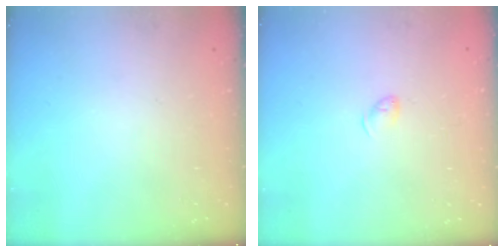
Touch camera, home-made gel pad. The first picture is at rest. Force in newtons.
{"total": 3.8, "press": 3.8, "slide": 0.6}